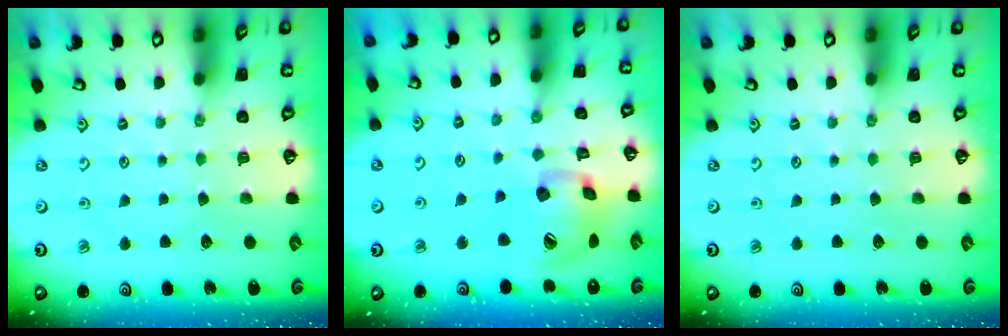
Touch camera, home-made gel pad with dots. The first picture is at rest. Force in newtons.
{"total": 15.8, "press": 15.6, "slide": 2.5}
{"total": 0.0}